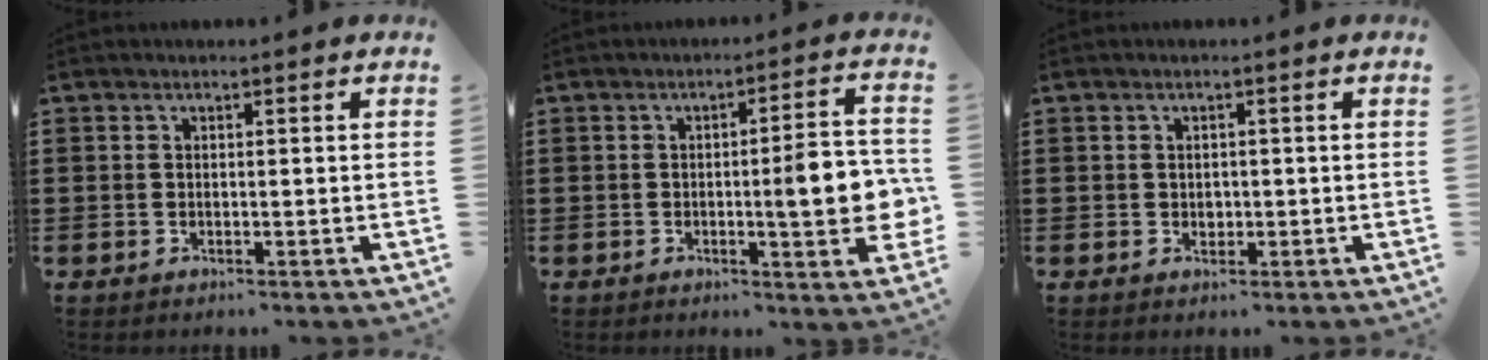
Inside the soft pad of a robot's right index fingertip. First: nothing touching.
{"total": 8.5, "force": [-0.6, 1.3, 8.4], "torque": [-0.108, -0.013, -0.017]}
{"total": 1.1, "force": [0.0, 1.0, 0.6], "torque": [-0.013, 0.005, 0.000]}